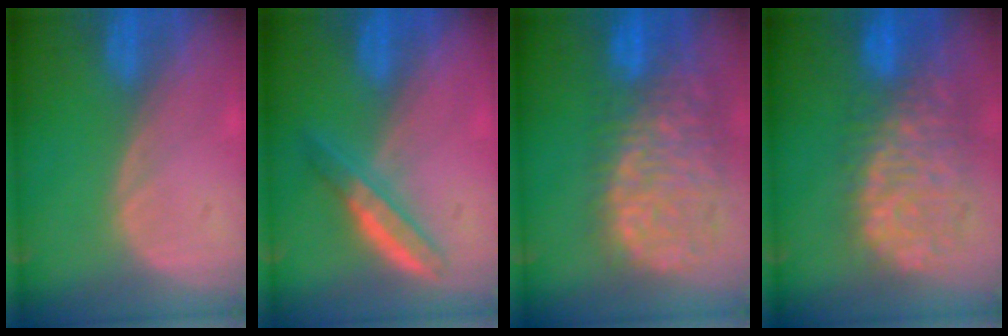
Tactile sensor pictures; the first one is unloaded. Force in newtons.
{"total": 4.5, "press": 4.4, "slide": 0.9}
{"total": 13.3, "press": 11.0, "slide": 7.5}
{"total": 12.0, "press": 9.9, "slide": 6.8}